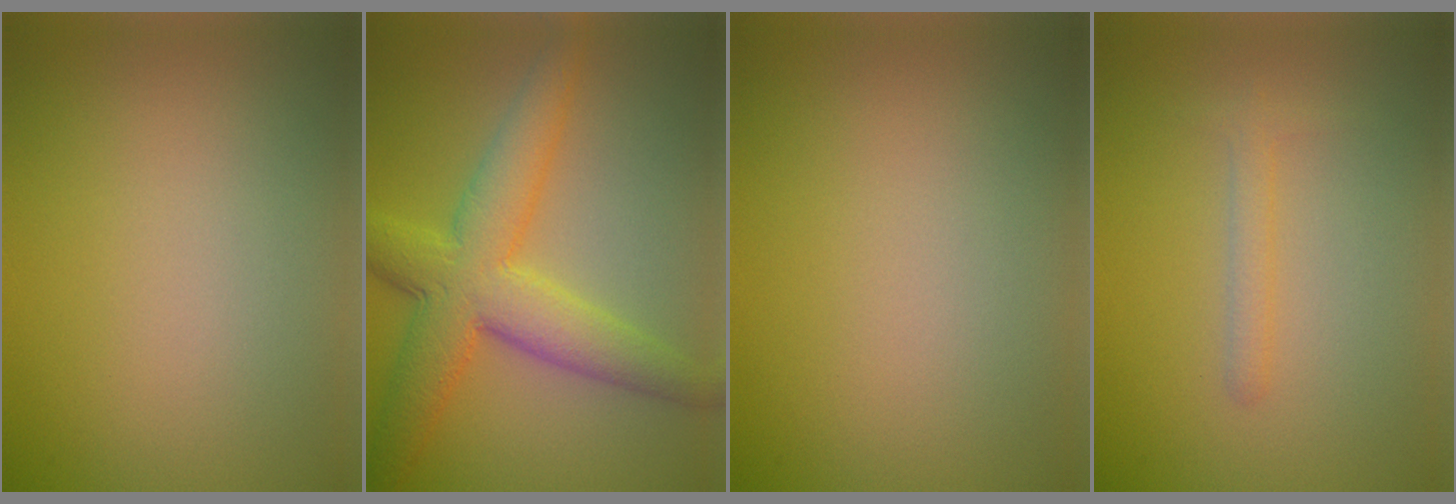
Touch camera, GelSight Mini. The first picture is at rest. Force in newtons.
{"total": 7.6, "press": 7.6, "slide": 0.1}
{"total": 0.0}
{"total": 1.3, "press": 1.3, "slide": 0.1}